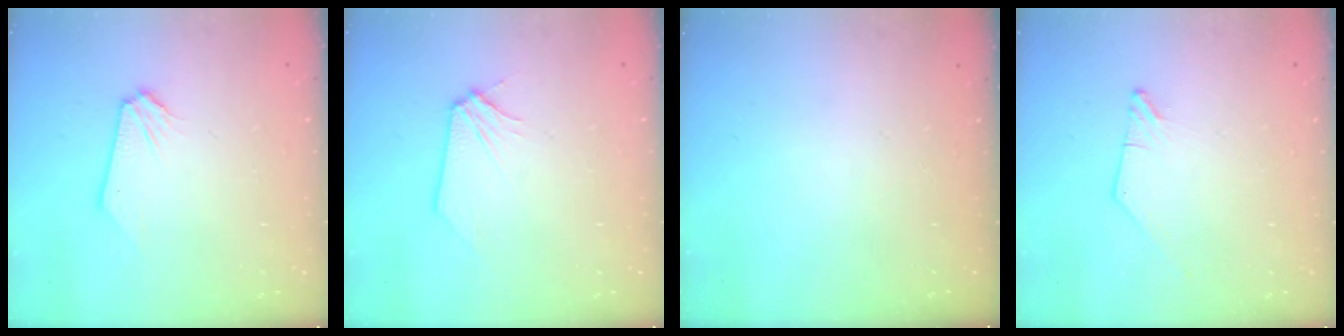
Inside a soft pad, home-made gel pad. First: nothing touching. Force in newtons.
{"total": 0.0}
{"total": 0.0}
{"total": 0.0}